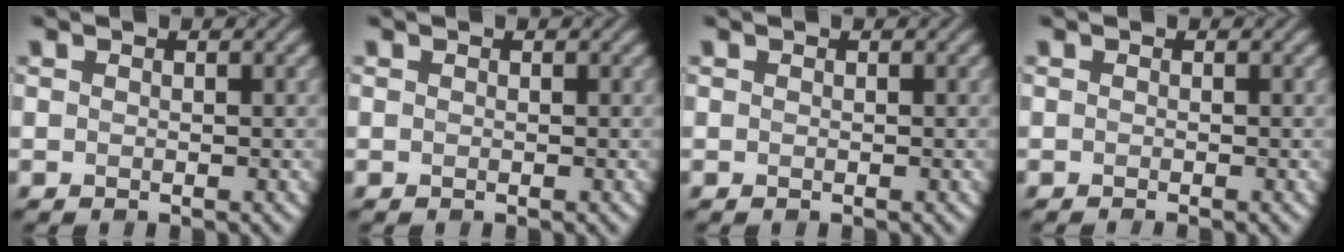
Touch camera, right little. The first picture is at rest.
{"total": 0.0}
{"total": 0.0}
{"total": 0.7, "force": [-0.4, 0.2, 0.5], "torque": [-0.004, -0.004, -0.010]}